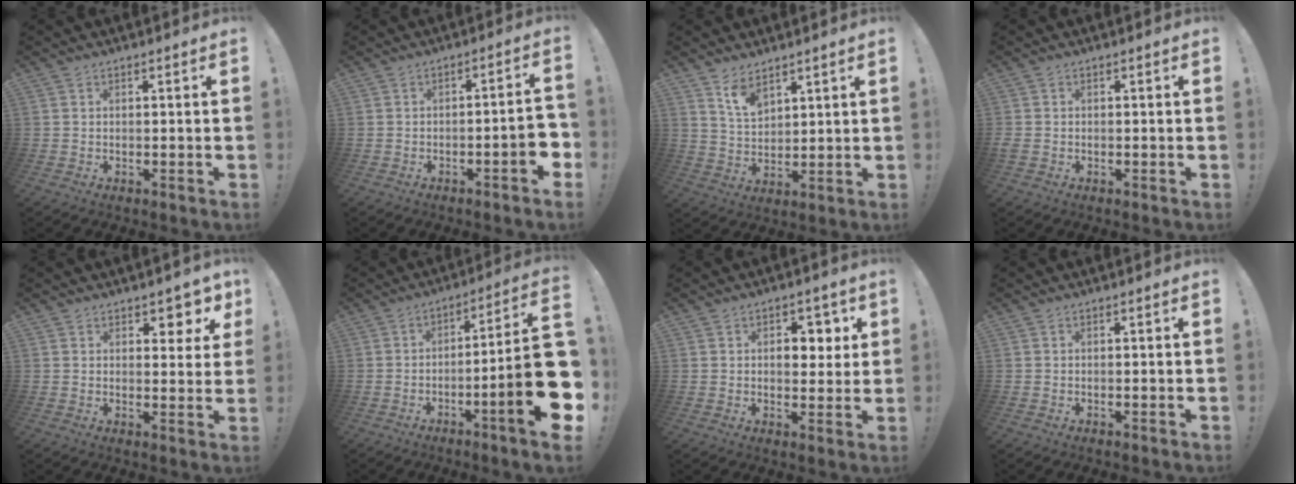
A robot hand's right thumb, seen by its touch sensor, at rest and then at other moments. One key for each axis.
{"total": 6.1, "fx": -2.4, "fy": 0.8, "fz": 5.6, "tx": -0.077, "ty": 0.006, "tz": -0.037}
{"total": 7.5, "fx": 5.7, "fy": 3.8, "fz": 3.1, "tx": -0.057, "ty": -0.033, "tz": 0.105}
{"total": 1.0, "fx": -0.4, "fy": 0.8, "fz": 0.5, "tx": -0.015, "ty": 0.005, "tz": -0.004}
{"total": 5.0, "fx": 3.5, "fy": 2.9, "fz": 2.3, "tx": -0.010, "ty": -0.028, "tz": 0.059}
{"total": 20.1, "fx": -4.7, "fy": 1.9, "fz": 19.5, "tx": -0.293, "ty": 0.011, "tz": -0.070}
{"total": 6.2, "fx": 1.8, "fy": 4.6, "fz": 3.8, "tx": -0.042, "ty": -0.007, "tz": 0.026}
{"total": 0.6, "fx": -0.3, "fy": -0.3, "fz": 0.4, "tx": -0.008, "ty": -0.001, "tz": -0.005}